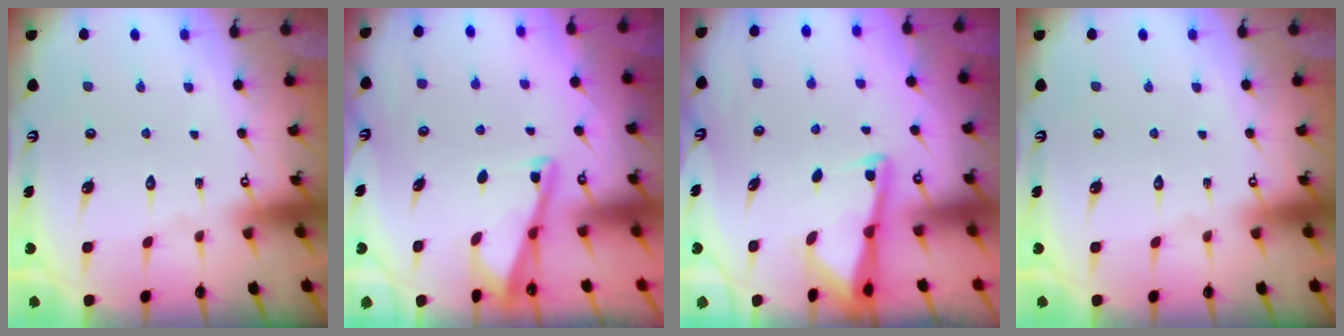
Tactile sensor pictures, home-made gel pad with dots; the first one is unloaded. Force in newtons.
{"total": 2.9, "press": 2.9, "slide": 0.3}
{"total": 2.9, "press": 2.9, "slide": 0.4}
{"total": 0.0}